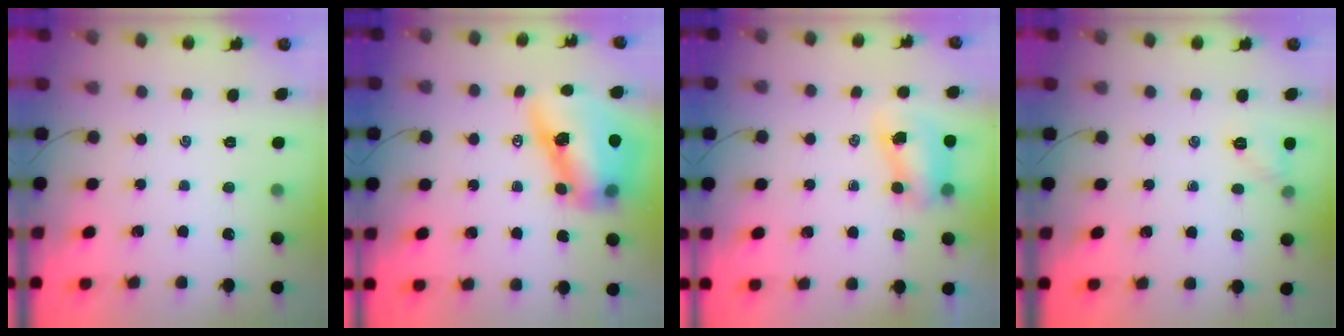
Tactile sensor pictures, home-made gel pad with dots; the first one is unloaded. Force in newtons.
{"total": 14.3, "press": 13.8, "slide": 4.0}
{"total": 7.6, "press": 7.5, "slide": 1.0}
{"total": 6.4, "press": 6.3, "slide": 1.3}